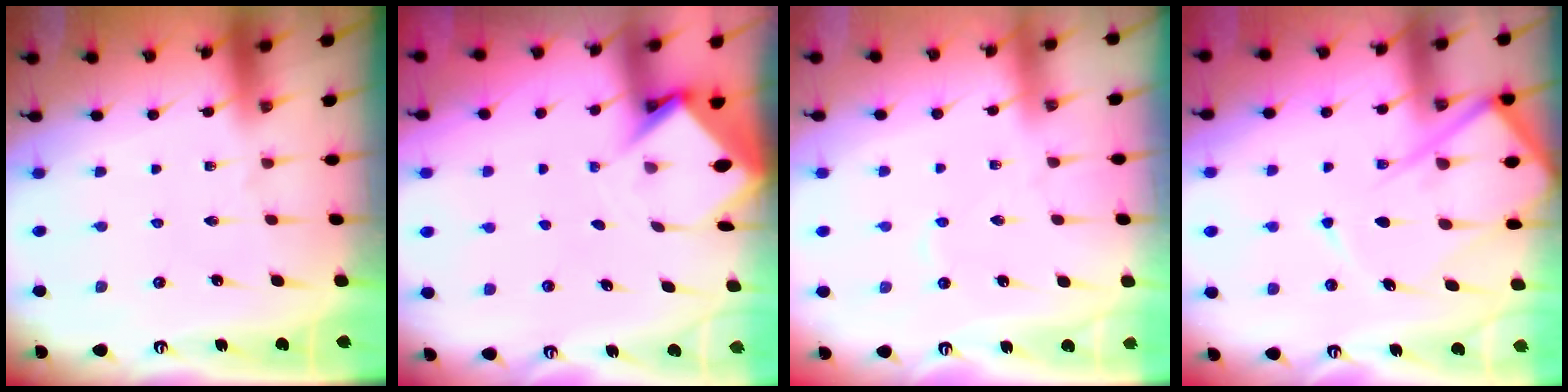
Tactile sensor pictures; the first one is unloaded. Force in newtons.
{"total": 4.3, "press": 4.3, "slide": 0.3}
{"total": 2.7, "press": 2.7, "slide": 0.4}
{"total": 13.1, "press": 13.1, "slide": 1.2}